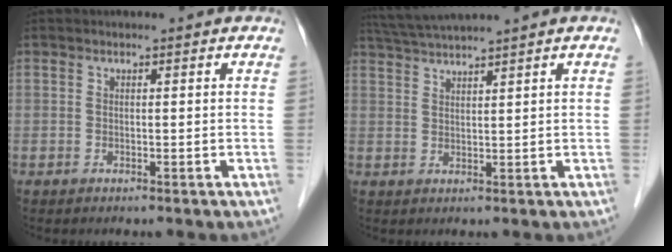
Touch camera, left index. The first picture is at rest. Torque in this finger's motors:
{"motor_torque": [-0.27, -0.64, 0.21, 0.07]}